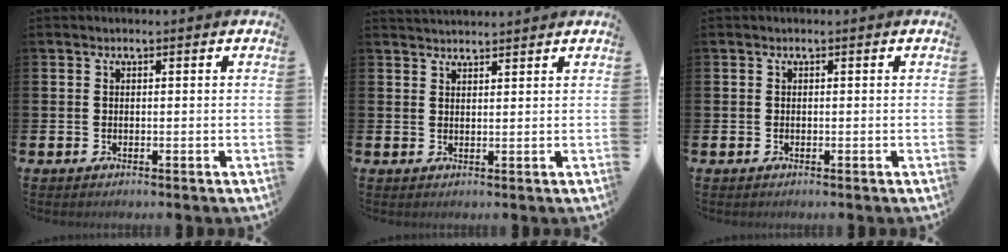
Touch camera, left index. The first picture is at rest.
{"total": 1.9, "force": [1.9, 0.2, 0.1], "torque": [0.005, -0.011, 0.033]}
{"total": 0.0}